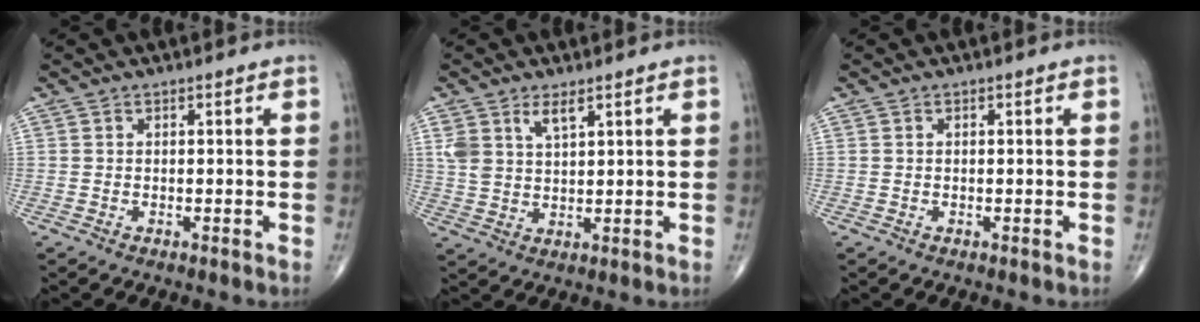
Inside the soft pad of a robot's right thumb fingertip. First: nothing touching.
{"total": 5.2, "force": [3.0, 2.3, 3.6], "torque": [-0.068, -0.013, 0.064]}
{"total": 0.0}